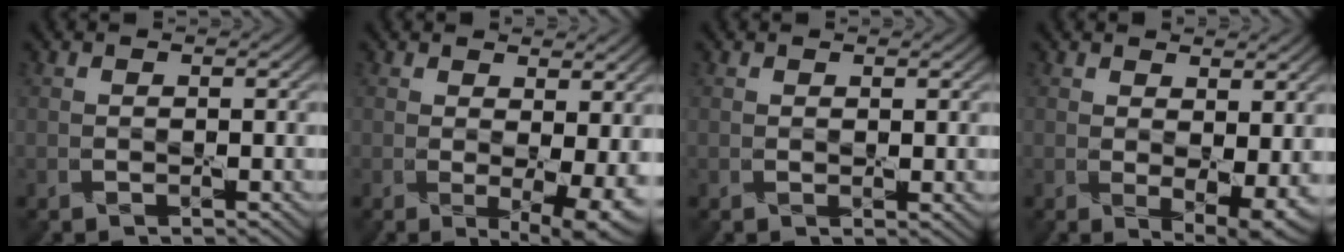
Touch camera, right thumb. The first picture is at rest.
{"total": 5.9, "force": [0.6, 2.1, 5.4], "torque": [-0.085, -0.015, 0.015]}
{"total": 0.6, "force": [0.5, 0.2, 0.4], "torque": [-0.004, -0.003, 0.009]}
{"total": 4.9, "force": [1.1, 2.3, 4.2], "torque": [-0.072, -0.019, 0.030]}